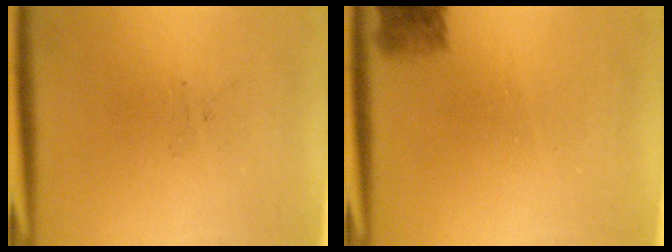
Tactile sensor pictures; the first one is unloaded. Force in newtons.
{"total": 2.7}